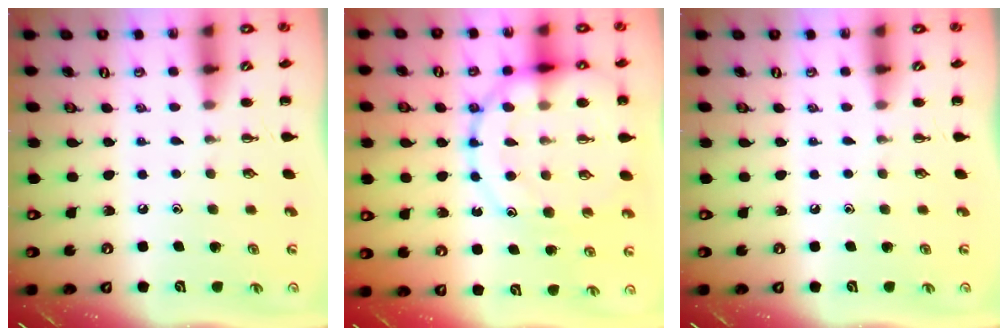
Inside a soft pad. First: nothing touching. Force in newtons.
{"total": 18.6, "press": 18.4, "slide": 2.8}
{"total": 0.0}